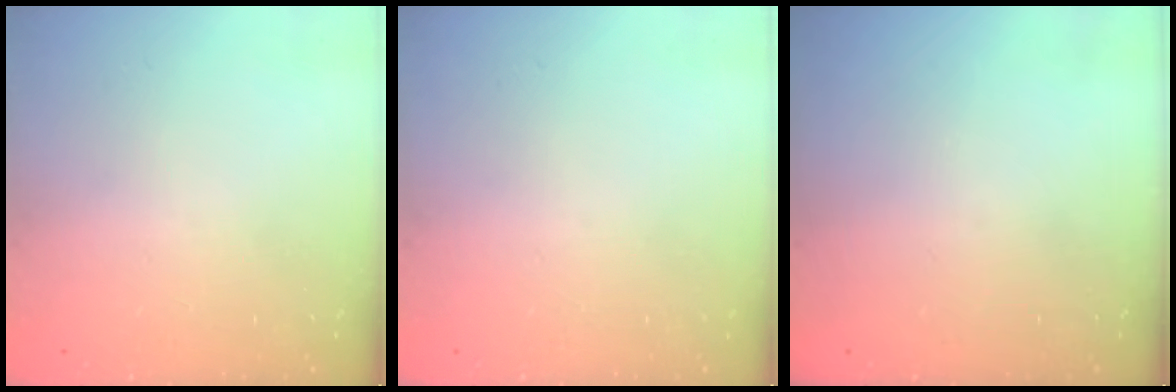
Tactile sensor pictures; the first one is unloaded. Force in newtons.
{"total": 0.0}
{"total": 0.0}